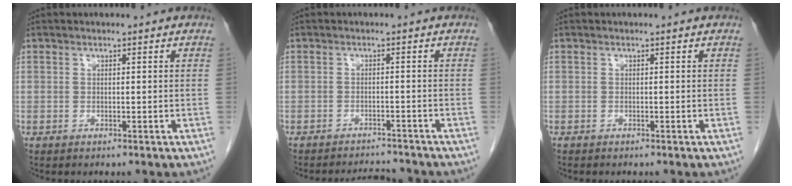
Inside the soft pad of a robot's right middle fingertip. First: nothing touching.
{"total": 4.6, "force": [-4.6, 0.3, 0.2], "torque": [-0.003, -0.003, -0.068]}
{"total": 0.0}